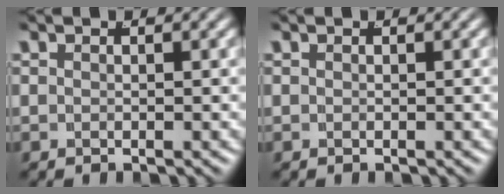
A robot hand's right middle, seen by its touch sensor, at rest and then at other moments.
{"total": 0.0}